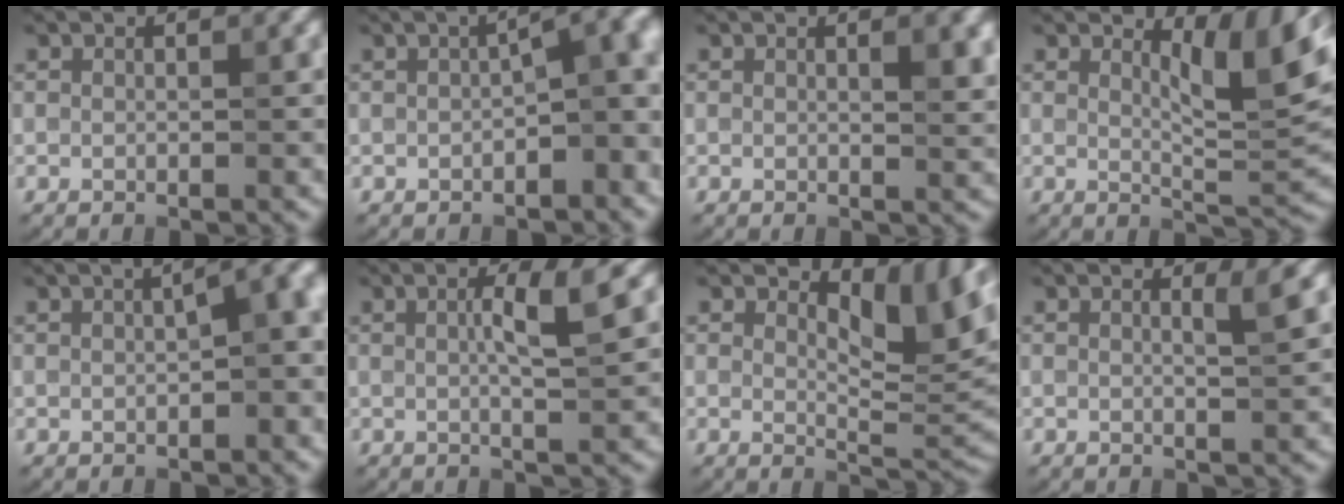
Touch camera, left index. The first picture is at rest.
{"total": 4.9, "force": [-0.7, 1.8, 4.5], "torque": [-0.044, 0.013, -0.016]}
{"total": 2.5, "force": [0.8, 0.7, 2.2], "torque": [-0.025, -0.002, 0.012]}
{"total": 5.1, "force": [2.5, 1.3, 4.2], "torque": [-0.064, -0.009, 0.038]}
{"total": 4.3, "force": [0.3, 1.3, 4.1], "torque": [-0.048, 0.013, 0.007]}
{"total": 3.4, "force": [0.7, 0.6, 3.3], "torque": [-0.051, 0.002, 0.006]}
{"total": 6.1, "force": [3.0, 2.6, 4.6], "torque": [-0.062, -0.011, 0.041]}
{"total": 1.6, "force": [0.6, 0.4, 1.4], "torque": [-0.014, -0.002, 0.004]}